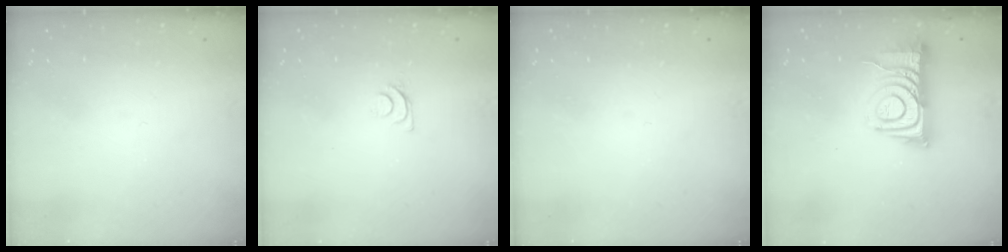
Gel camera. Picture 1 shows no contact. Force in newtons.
{"total": 4.3, "press": 4.2, "slide": 0.5}
{"total": 0.0}
{"total": 11.4, "press": 11.3, "slide": 1.0}